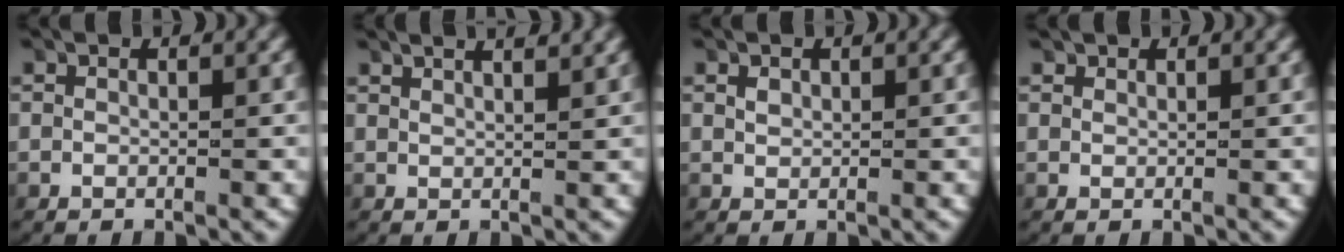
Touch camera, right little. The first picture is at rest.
{"total": 3.2, "force": [2.8, 0.3, 1.4], "torque": [-0.019, 0.006, 0.045]}
{"total": 0.7, "force": [0.3, 0.5, 0.4], "torque": [-0.012, -0.002, 0.010]}
{"total": 0.6, "force": [0.6, 0.1, 0.0], "torque": [-0.002, -0.001, 0.015]}